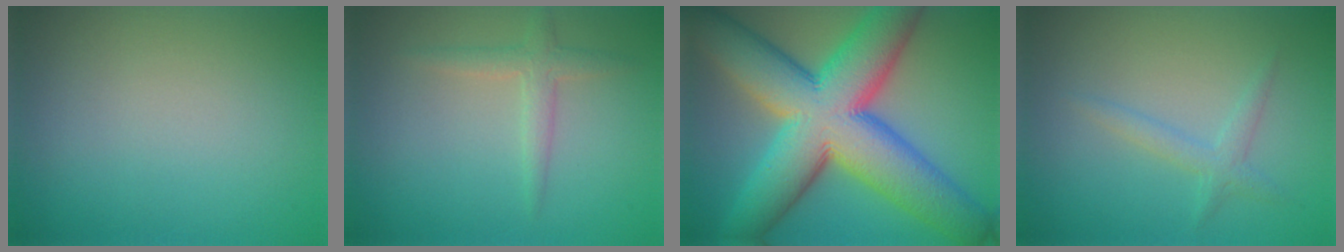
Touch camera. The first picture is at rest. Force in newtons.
{"total": 1.9, "press": 1.9, "slide": 0.1}
{"total": 15.4, "press": 15.4, "slide": 0.6}
{"total": 1.6, "press": 1.6, "slide": 0.1}